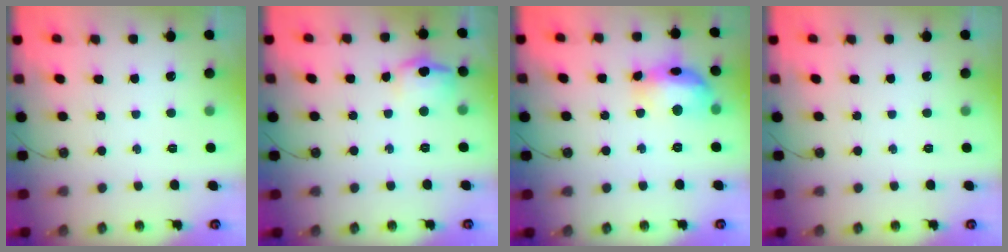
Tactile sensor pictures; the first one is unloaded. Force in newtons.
{"total": 9.3, "press": 9.2, "slide": 1.3}
{"total": 15.0, "press": 15.0, "slide": 1.3}
{"total": 0.0}